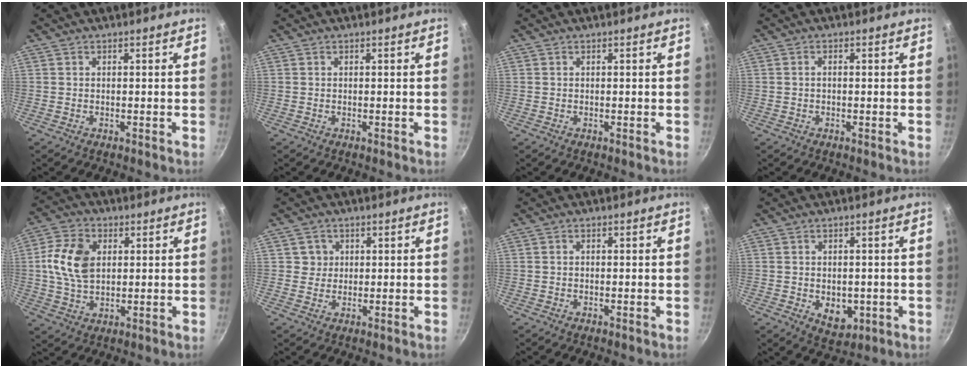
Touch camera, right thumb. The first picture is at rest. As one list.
[{"total": 0.0}, {"total": 0.0}, {"total": 1.0, "force": [-0.1, 0.6, 0.8], "torque": [-0.016, 0.006, -0.001]}, {"total": 11.2, "force": [1.9, 7.6, 8.0], "torque": [-0.140, 0.007, 0.031]}, {"total": 3.1, "force": [0.8, 3.0, 0.3], "torque": [0.019, 0.004, 0.009]}, {"total": 0.8, "force": [0.0, 0.6, 0.5], "torque": [-0.008, 0.004, 0.000]}, {"total": 6.2, "force": [-1.2, 4.4, 4.2], "torque": [-0.041, -0.005, -0.006]}]